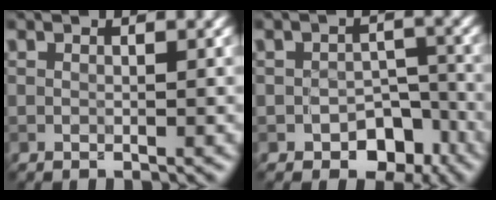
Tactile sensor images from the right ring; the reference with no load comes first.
{"total": 4.4, "force": [-2.4, 3.0, 2.2], "torque": [-0.016, -0.003, -0.031]}